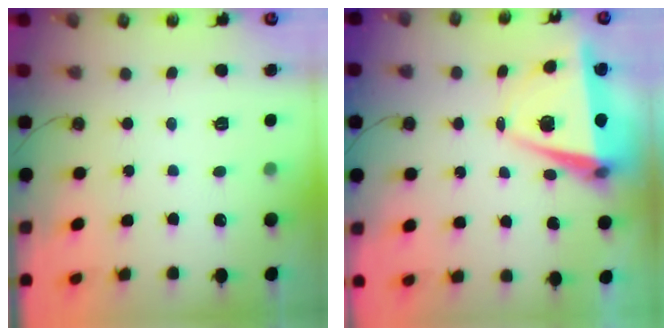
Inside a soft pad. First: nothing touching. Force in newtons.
{"total": 6.8, "press": 5.3, "slide": 4.3}